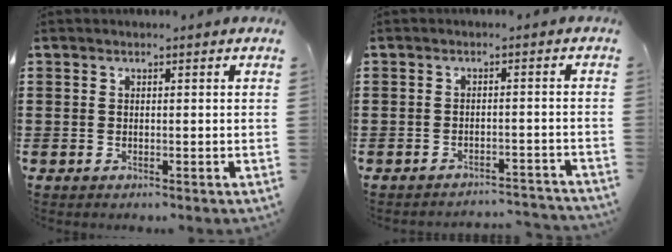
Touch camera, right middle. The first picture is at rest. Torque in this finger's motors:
{"motor_torque": [0.01, -0.01, -1.05, -0.08]}